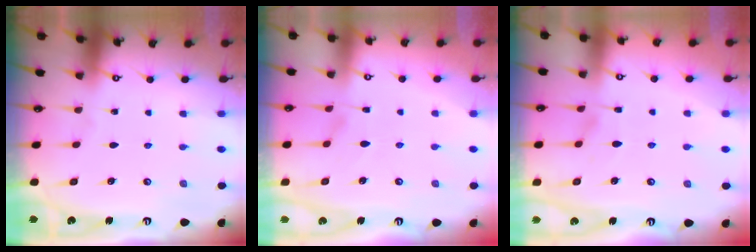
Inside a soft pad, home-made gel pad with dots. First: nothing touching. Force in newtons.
{"total": 3.5, "press": 3.4, "slide": 1.1}
{"total": 1.1, "press": 0.6, "slide": 0.9}